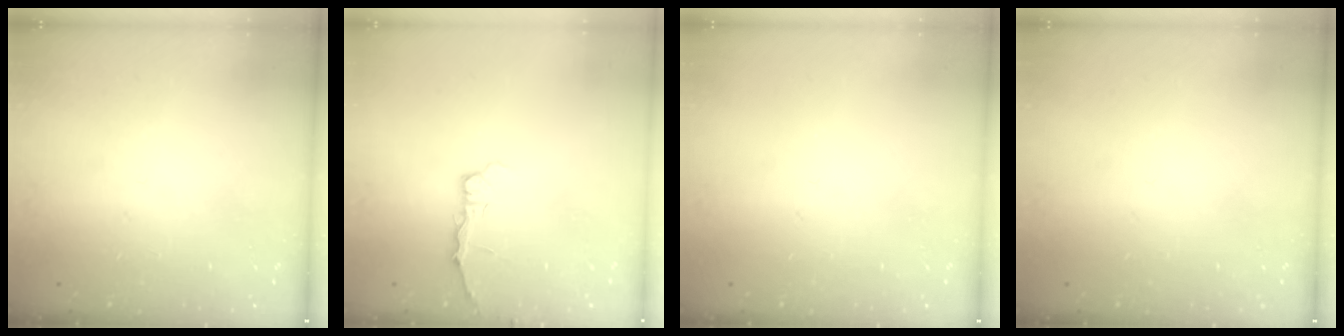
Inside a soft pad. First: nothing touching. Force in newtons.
{"total": 2.8, "press": 2.8, "slide": 0.3}
{"total": 0.0}
{"total": 0.0}